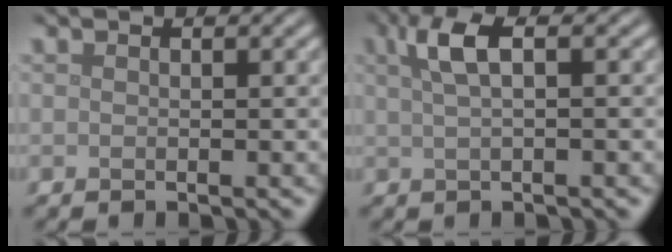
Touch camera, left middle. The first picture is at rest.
{"total": 3.4, "force": [1.3, 1.1, 3.0], "torque": [-0.053, 0.010, 0.022]}